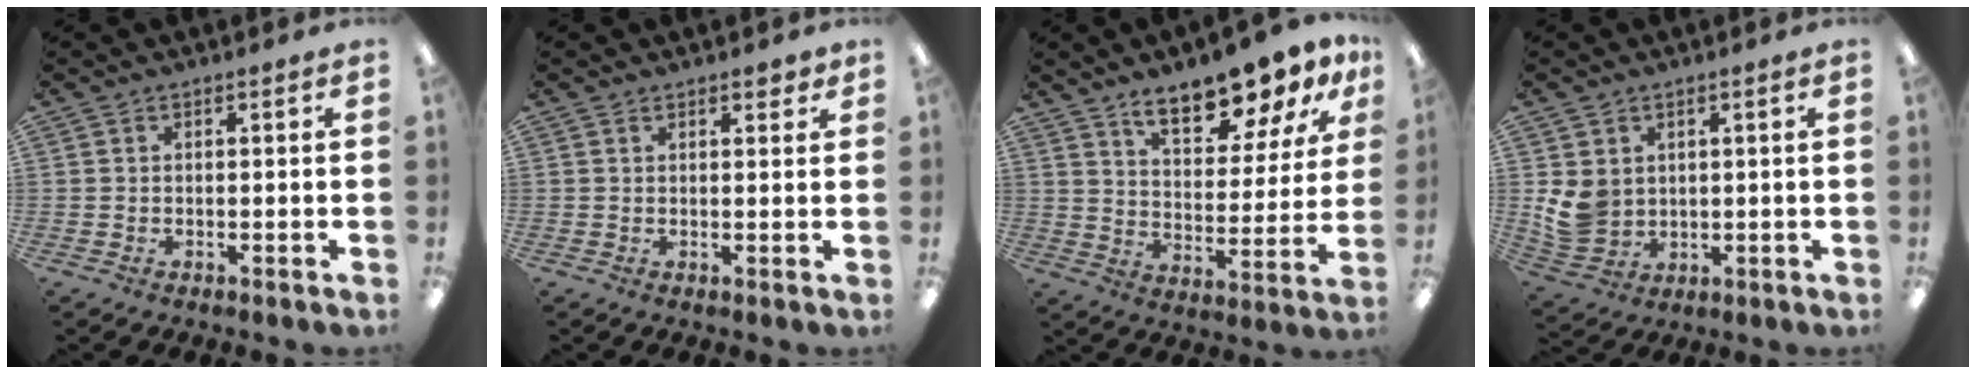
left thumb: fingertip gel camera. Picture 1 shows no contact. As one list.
[{"total": 2.1, "force": [1.6, 0.8, 1.0], "torque": [-0.005, -0.006, 0.026]}, {"total": 13.7, "force": [11.3, 4.3, 6.4], "torque": [-0.097, -0.070, 0.199]}, {"total": 7.3, "force": [1.5, 6.3, 3.4], "torque": [-0.073, -0.001, 0.033]}]